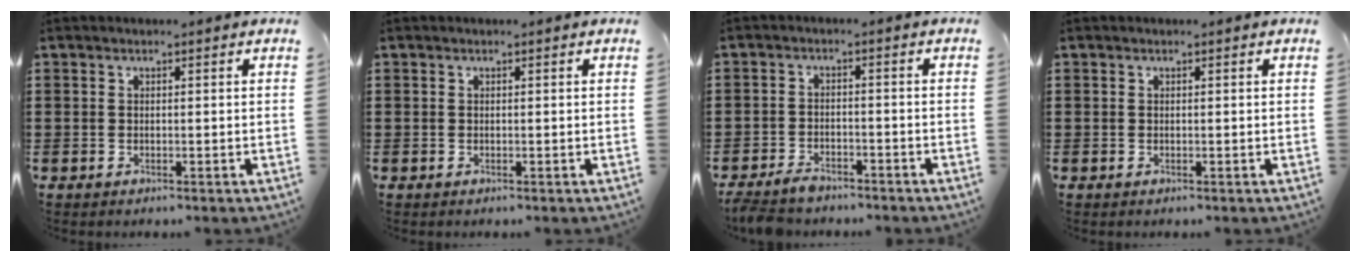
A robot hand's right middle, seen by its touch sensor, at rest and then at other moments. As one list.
[{"total": 0.0}, {"total": 3.1, "force": [-2.9, 0.8, 0.9], "torque": [-0.026, 0.001, -0.061]}, {"total": 0.0}]